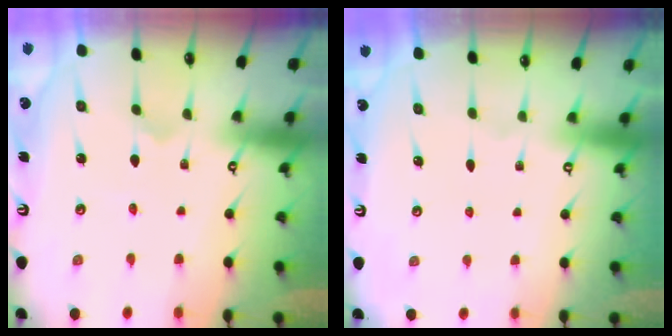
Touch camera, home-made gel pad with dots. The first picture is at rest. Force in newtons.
{"total": 0.0}